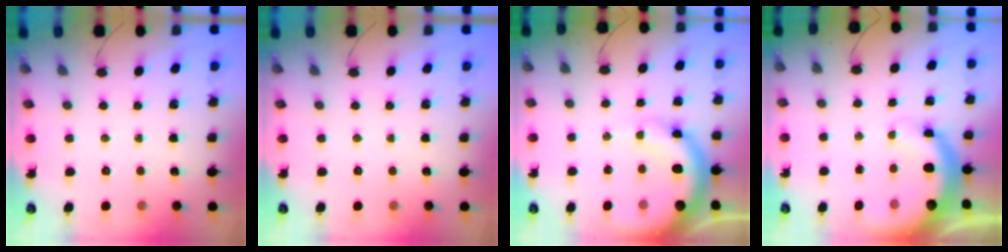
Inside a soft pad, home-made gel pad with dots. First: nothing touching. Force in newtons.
{"total": 0.0}
{"total": 10.9, "press": 10.7, "slide": 2.4}
{"total": 8.8, "press": 8.6, "slide": 2.1}